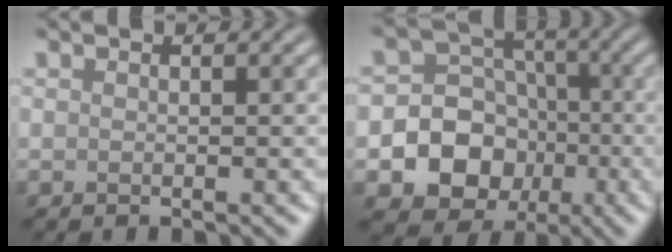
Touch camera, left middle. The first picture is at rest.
{"total": 11.5, "force": [-3.5, 10.4, 3.5], "torque": [-0.060, -0.015, -0.083]}